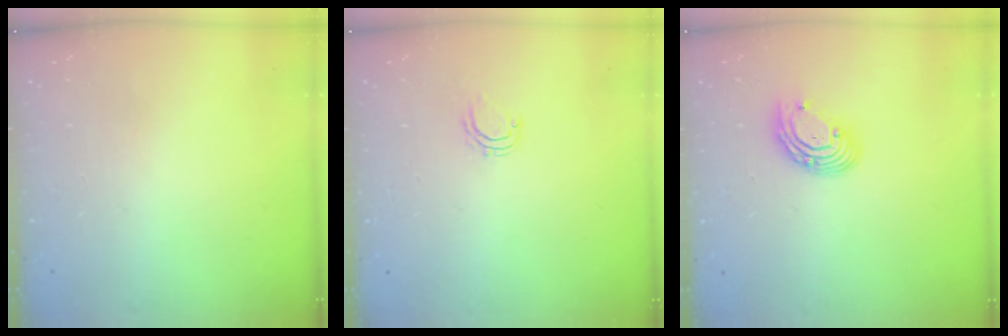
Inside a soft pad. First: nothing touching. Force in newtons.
{"total": 4.7, "press": 4.7, "slide": 0.3}
{"total": 8.3, "press": 8.2, "slide": 0.7}